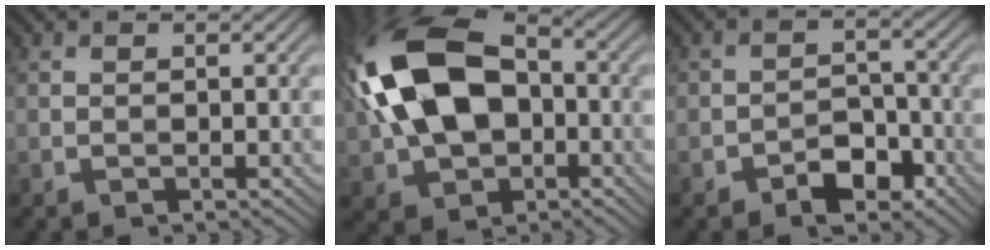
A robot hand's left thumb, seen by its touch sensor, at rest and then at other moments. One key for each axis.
{"total": 16.9, "fx": -0.2, "fy": 11.1, "fz": 12.8, "tx": -0.279, "ty": 0.018, "tz": -0.020}
{"total": 4.8, "fx": -3.0, "fy": 2.9, "fz": 2.4, "tx": -0.029, "ty": 0.005, "tz": -0.058}